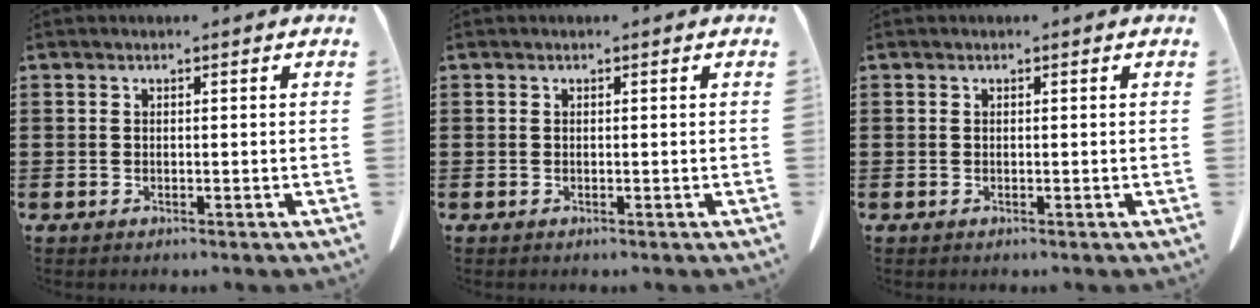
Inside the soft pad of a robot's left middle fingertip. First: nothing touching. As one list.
[{"total": 0.0}, {"total": 0.0}]